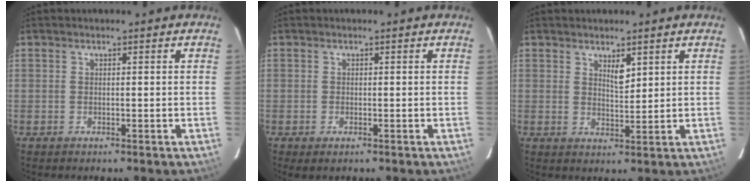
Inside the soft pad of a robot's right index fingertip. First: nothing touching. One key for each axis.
{"total": 1.4, "fx": -0.7, "fy": 0.6, "fz": 1.0, "tx": -0.017, "ty": -0.002, "tz": -0.005}
{"total": 2.6, "fx": 1.6, "fy": 0.8, "fz": 1.9, "tx": -0.037, "ty": -0.005, "tz": 0.033}